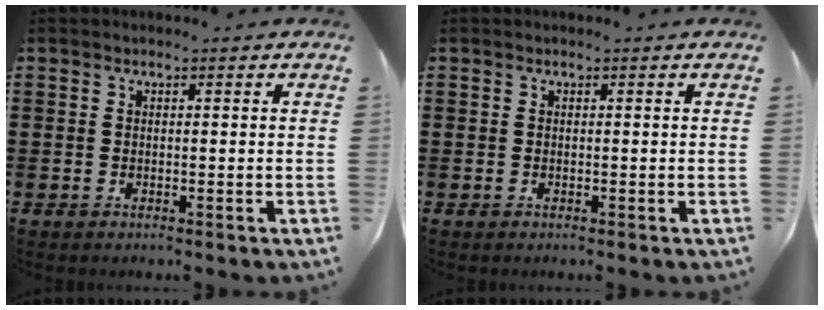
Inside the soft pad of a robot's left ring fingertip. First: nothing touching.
{"total": 0.0}